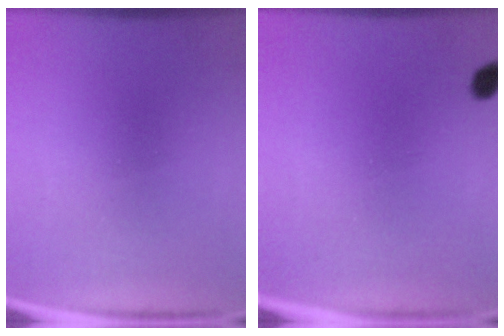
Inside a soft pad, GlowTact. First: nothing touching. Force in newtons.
{"total": 2.0}